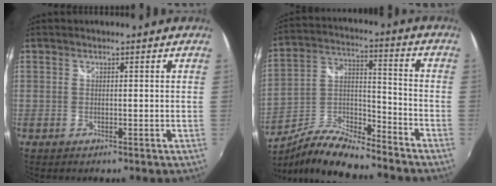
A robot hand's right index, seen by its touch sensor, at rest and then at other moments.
{"total": 13.5, "force": [-10.3, 3.5, 8.1], "torque": [-0.168, -0.001, -0.194]}